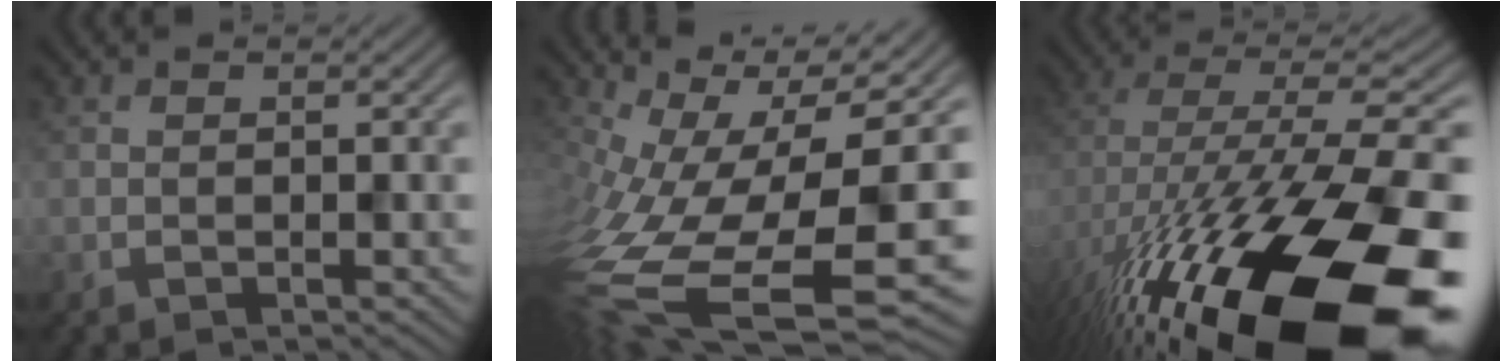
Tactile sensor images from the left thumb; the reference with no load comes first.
{"total": 17.0, "force": [-3.9, 8.1, 14.4], "torque": [-0.285, -0.053, -0.033]}
{"total": 19.6, "force": [-9.5, 8.0, 15.2], "torque": [-0.280, -0.046, -0.128]}